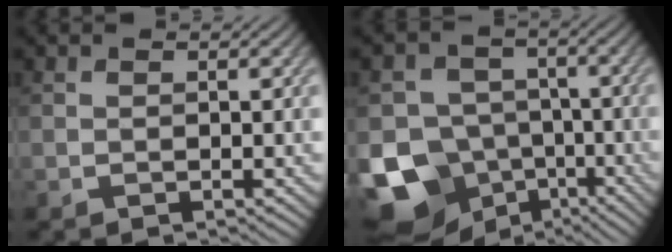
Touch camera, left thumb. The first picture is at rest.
{"total": 13.8, "force": [-6.9, 10.6, 5.5], "torque": [-0.149, -0.023, -0.120]}